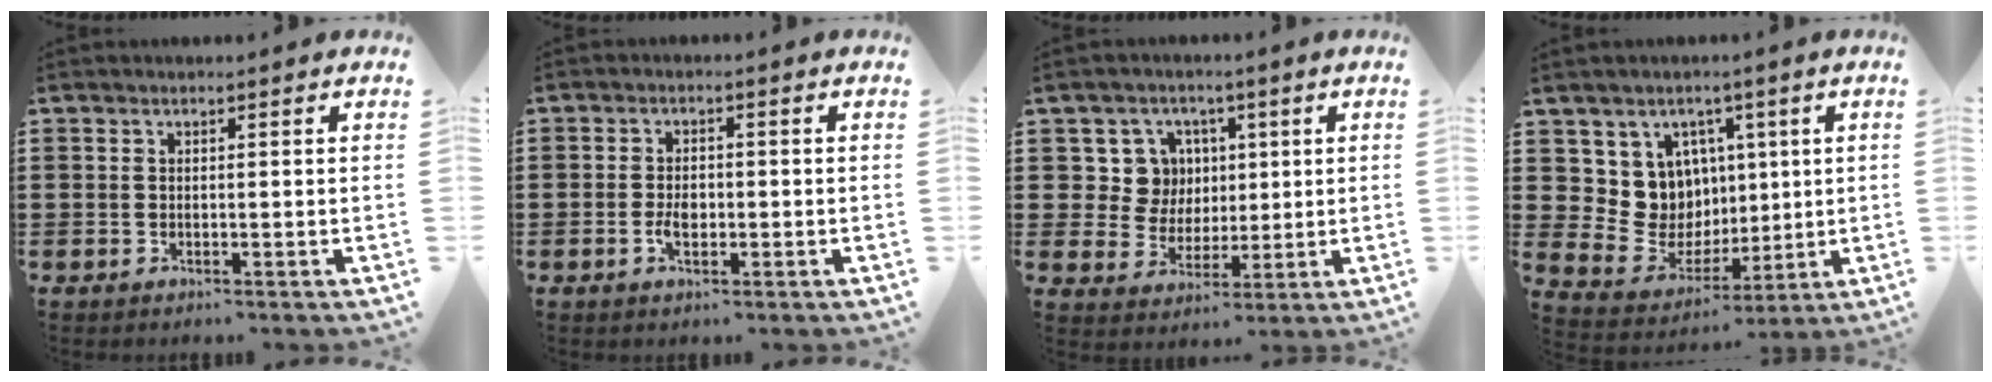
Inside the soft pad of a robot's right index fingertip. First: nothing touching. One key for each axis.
{"total": 2.7, "fx": -0.6, "fy": 1.5, "fz": 2.1, "tx": -0.038, "ty": 0.003, "tz": -0.011}
{"total": 7.8, "fx": 2.2, "fy": 7.2, "fz": 2.0, "tx": -0.067, "ty": 0.015, "tz": 0.045}
{"total": 8.7, "fx": 2.5, "fy": 8.1, "fz": 1.5, "tx": -0.069, "ty": -0.030, "tz": 0.054}